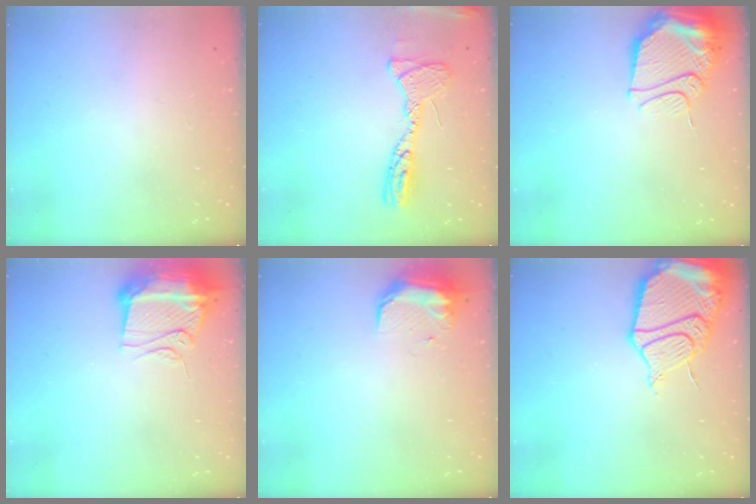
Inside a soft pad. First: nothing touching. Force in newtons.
{"total": 13.7, "press": 13.7, "slide": 1.5}
{"total": 13.0, "press": 12.9, "slide": 1.2}
{"total": 12.0, "press": 11.9, "slide": 1.1}
{"total": 10.0, "press": 9.6, "slide": 2.8}
{"total": 21.3, "press": 21.2, "slide": 2.2}